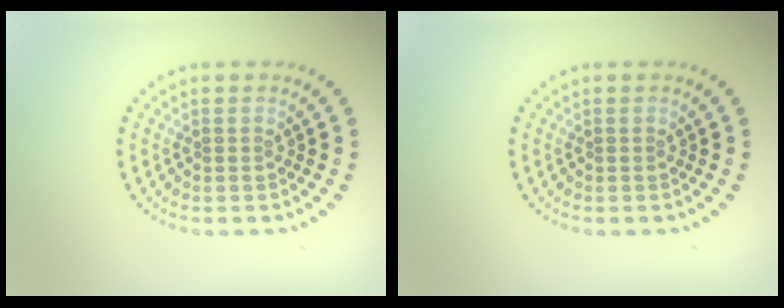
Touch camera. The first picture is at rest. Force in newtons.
{"total": 0.0}